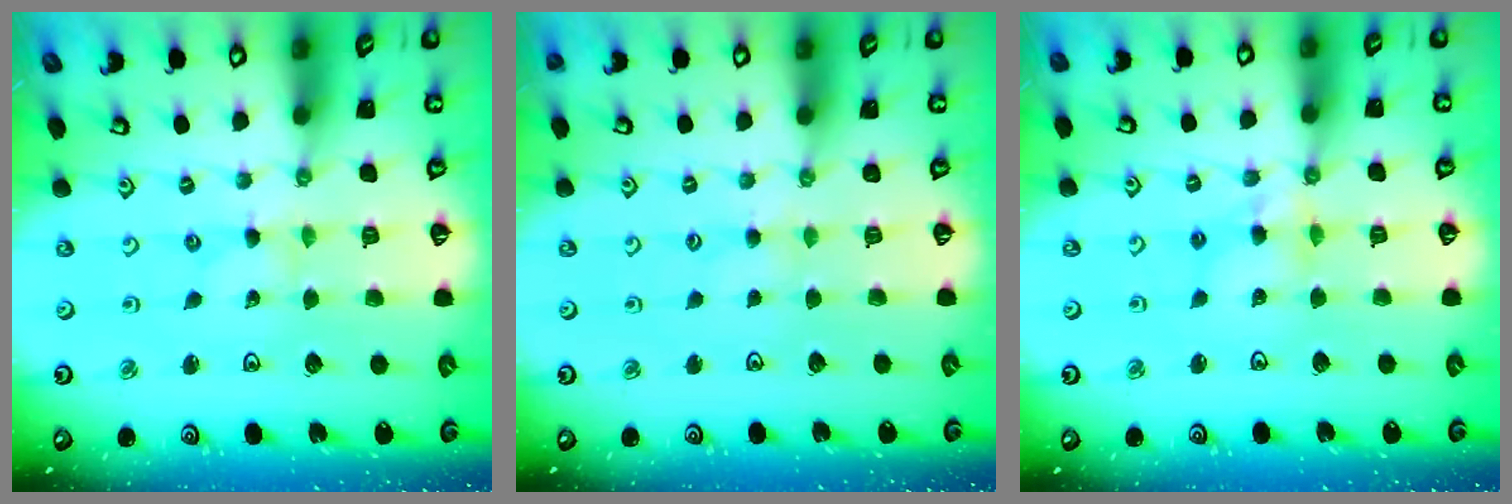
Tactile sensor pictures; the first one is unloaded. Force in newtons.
{"total": 1.7, "press": 1.6, "slide": 0.3}
{"total": 6.2, "press": 6.1, "slide": 0.7}